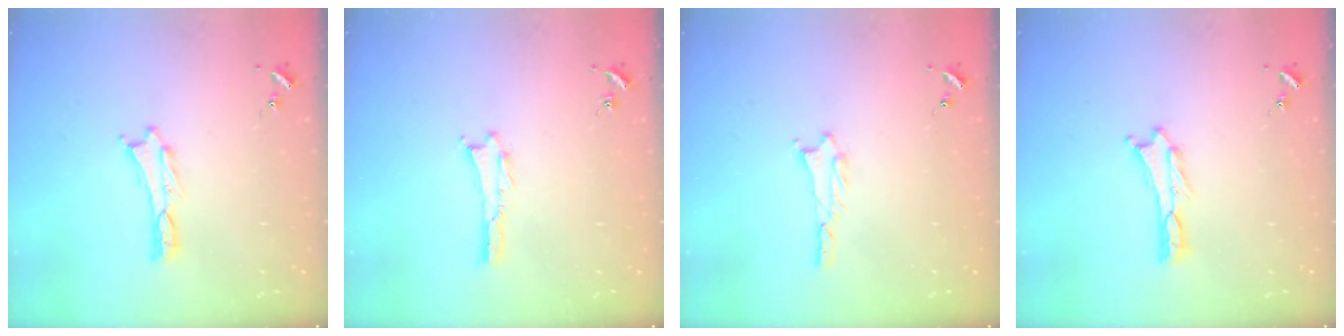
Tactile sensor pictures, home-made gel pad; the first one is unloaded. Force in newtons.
{"total": 0.0}
{"total": 1.0, "press": 1.0, "slide": 0.1}
{"total": 0.0}